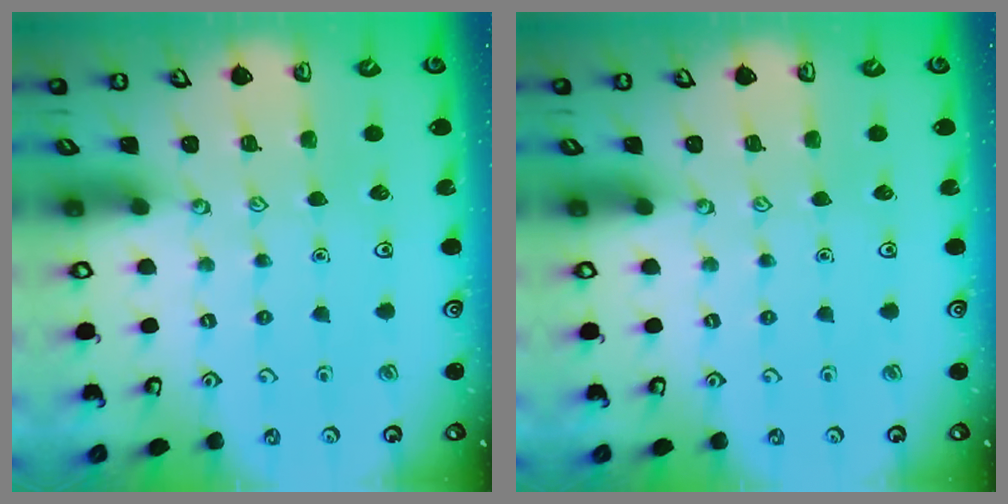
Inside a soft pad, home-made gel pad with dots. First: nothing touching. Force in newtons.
{"total": 0.0}